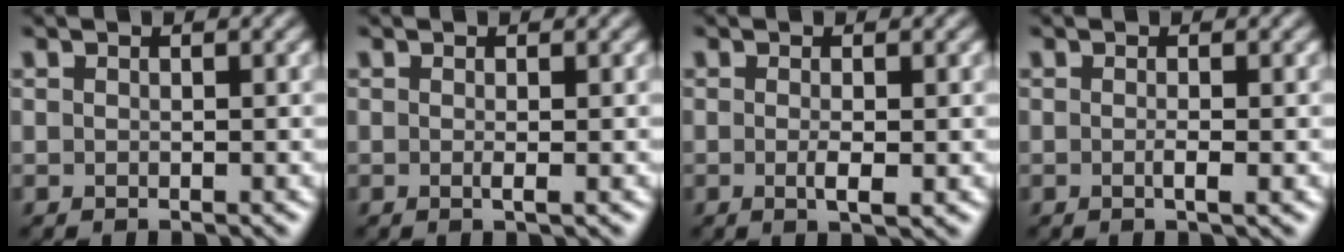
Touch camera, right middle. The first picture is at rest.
{"total": 0.6, "force": [-0.1, 0.1, 0.6], "torque": [-0.011, 0.000, -0.004]}
{"total": 1.4, "force": [-0.3, 0.2, 1.3], "torque": [-0.025, -0.005, -0.004]}
{"total": 1.0, "force": [-0.3, 0.2, 1.0], "torque": [-0.017, -0.001, -0.008]}